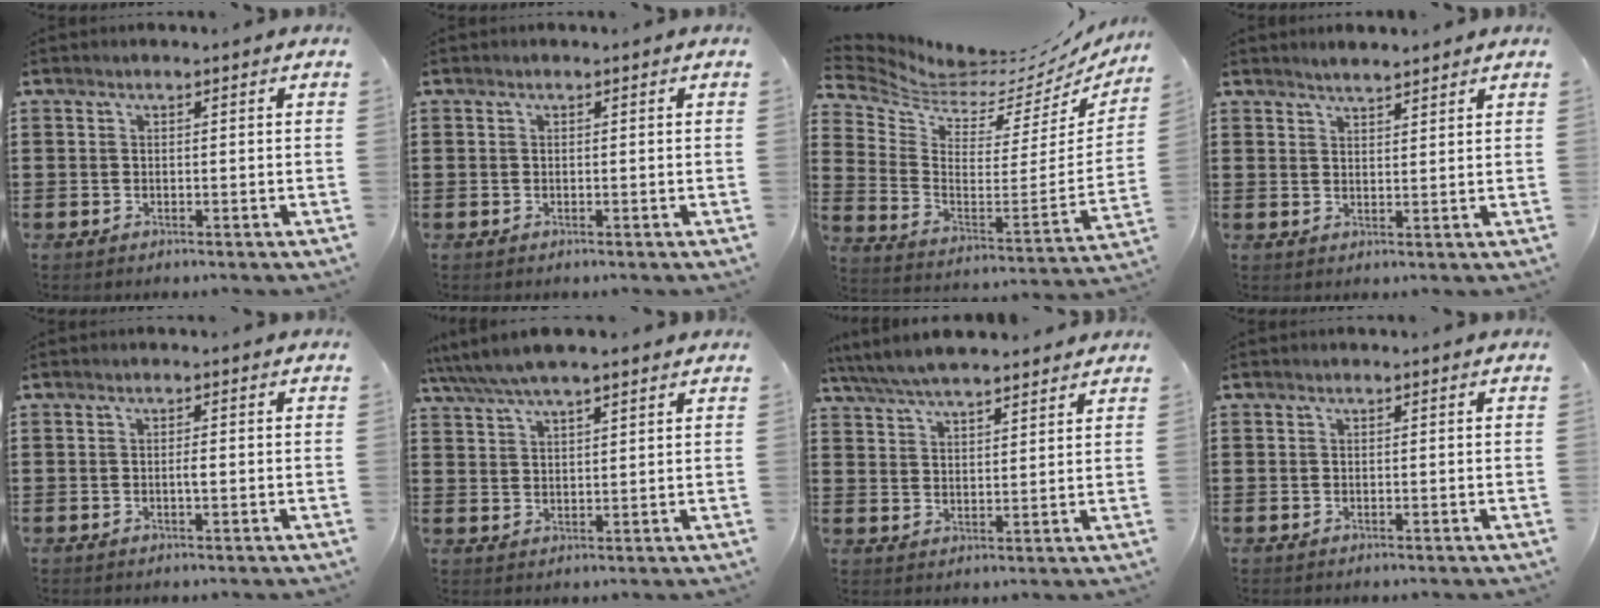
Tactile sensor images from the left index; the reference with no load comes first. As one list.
[{"total": 0.0}, {"total": 3.7, "force": [3.3, 1.1, 1.2], "torque": [-0.050, -0.047, 0.053]}, {"total": 2.6, "force": [2.6, -0.1, 0.1], "torque": [-0.009, -0.003, 0.049]}, {"total": 1.1, "force": [-0.2, 0.2, 1.1], "torque": [-0.022, -0.001, -0.003]}, {"total": 4.6, "force": [4.0, 0.9, 2.2], "torque": [-0.055, -0.008, 0.070]}, {"total": 5.7, "force": [5.4, 0.8, 1.7], "torque": [-0.053, -0.016, 0.098]}, {"total": 0.0}]